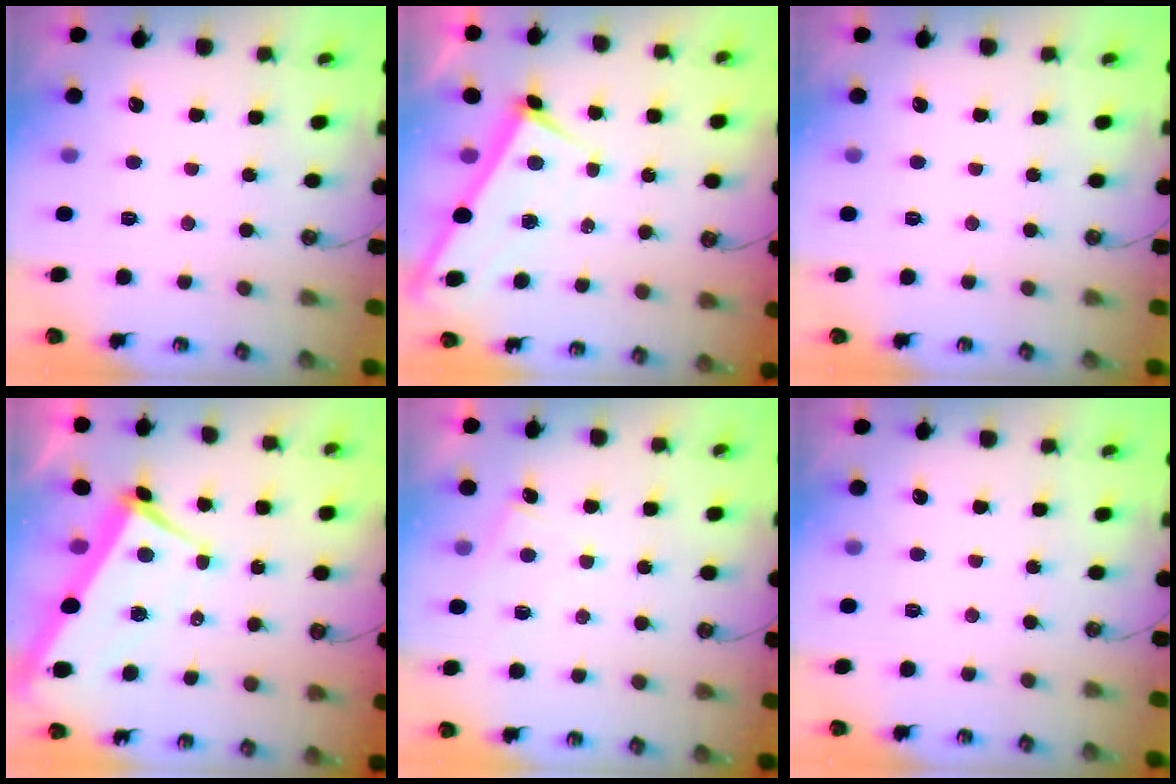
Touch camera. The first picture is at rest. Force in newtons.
{"total": 2.6, "press": 2.6, "slide": 0.2}
{"total": 0.0}
{"total": 1.4, "press": 1.0, "slide": 1.0}
{"total": 3.9, "press": 3.9, "slide": 0.2}
{"total": 0.0}